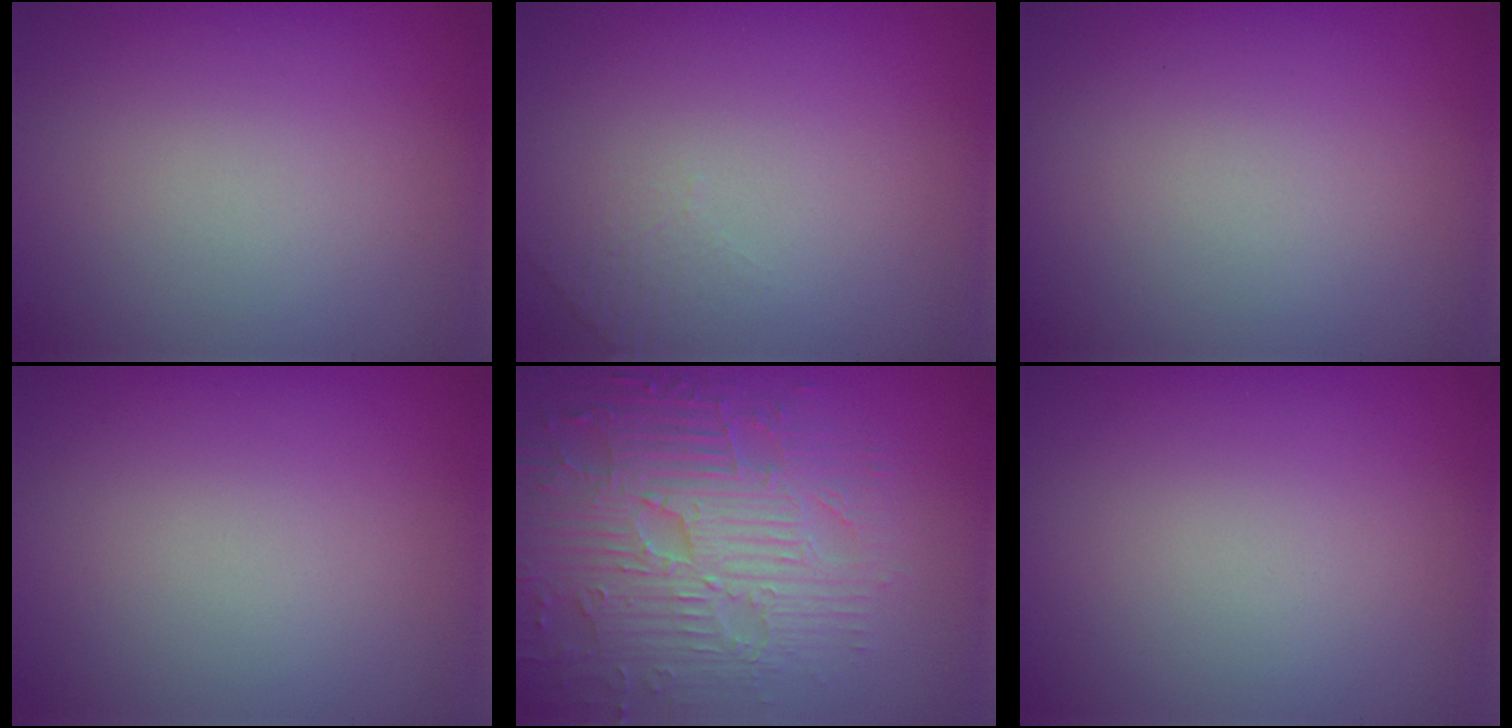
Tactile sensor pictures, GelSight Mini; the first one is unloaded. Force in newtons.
{"total": 1.3, "press": 1.2, "slide": 0.3}
{"total": 0.0}
{"total": 0.0}
{"total": 7.7, "press": 5.9, "slide": 4.8}
{"total": 0.0}